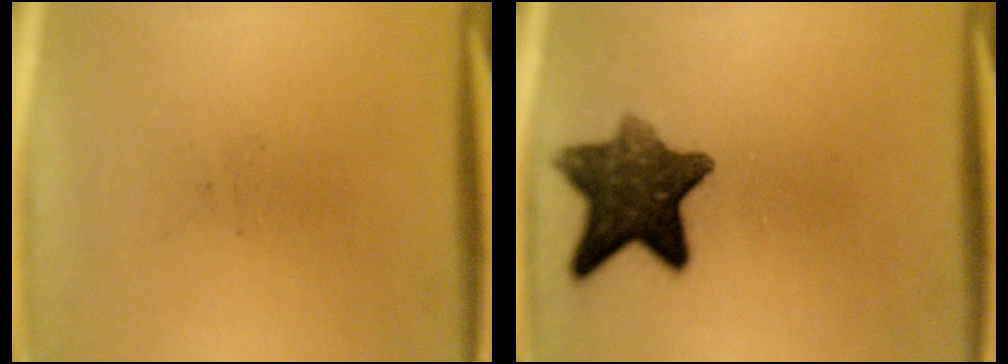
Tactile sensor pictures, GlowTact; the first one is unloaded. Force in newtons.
{"total": 10.3}